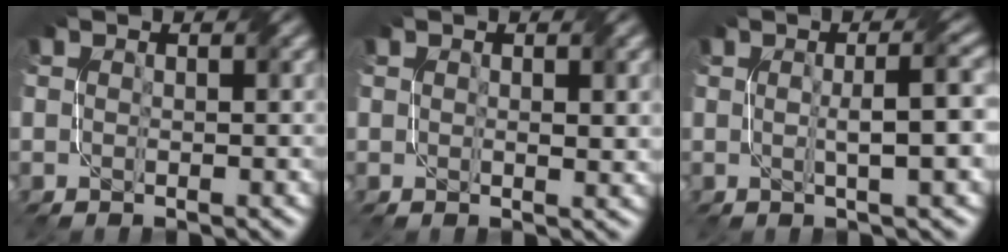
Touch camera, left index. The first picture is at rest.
{"total": 1.4, "force": [0.5, 0.5, 1.2], "torque": [-0.017, -0.004, 0.014]}
{"total": 4.3, "force": [0.1, 0.9, 4.2], "torque": [-0.062, 0.011, 0.002]}